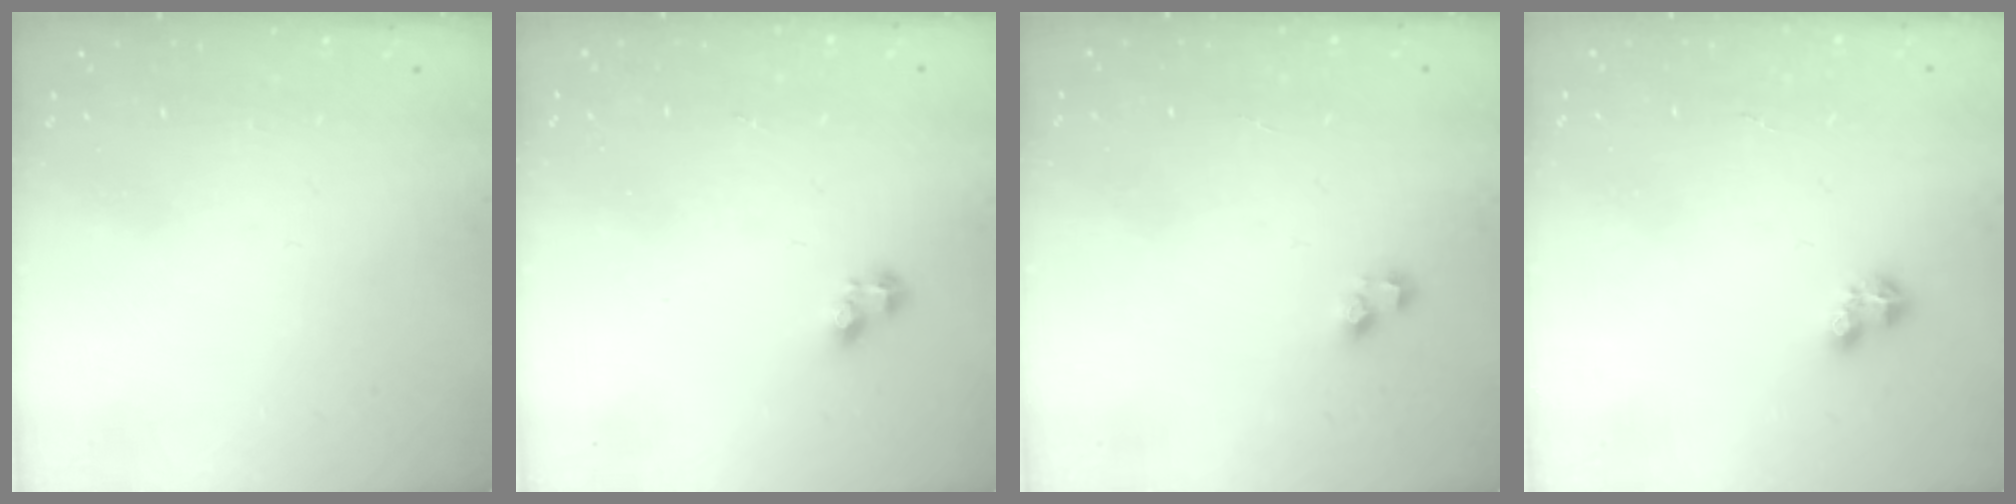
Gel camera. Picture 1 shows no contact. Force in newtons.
{"total": 2.8, "press": 2.8, "slide": 0.3}
{"total": 3.9, "press": 3.9, "slide": 0.4}
{"total": 2.7, "press": 2.7, "slide": 0.5}